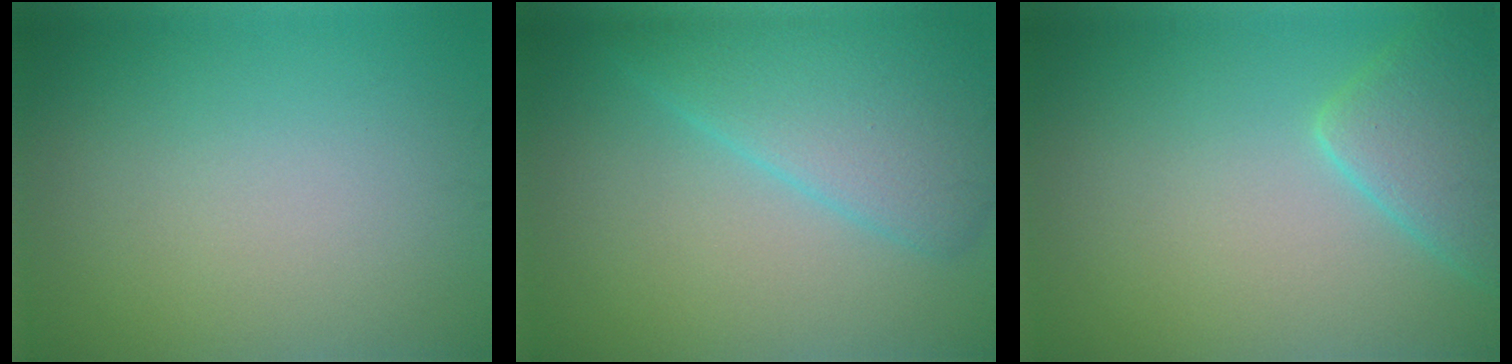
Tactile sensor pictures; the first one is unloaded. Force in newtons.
{"total": 5.9, "press": 5.9, "slide": 0.2}
{"total": 4.5, "press": 4.4, "slide": 0.3}